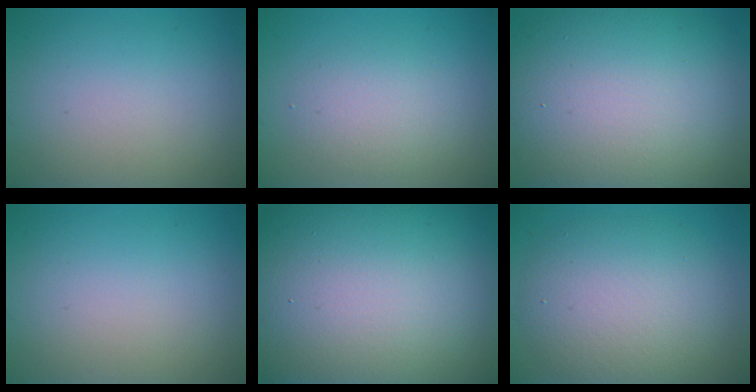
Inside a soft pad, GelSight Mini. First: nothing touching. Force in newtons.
{"total": 2.5, "press": 2.5, "slide": 0.1}
{"total": 15.7, "press": 15.7, "slide": 1.0}
{"total": 0.0}
{"total": 25.1, "press": 25.1, "slide": 1.4}
{"total": 7.5, "press": 7.5, "slide": 0.5}